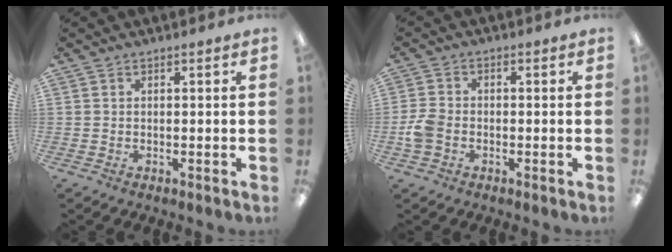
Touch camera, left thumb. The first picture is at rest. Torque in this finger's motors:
{"motor_torque": [-0.08, 0.13, -0.09, -0.04, 0.01]}